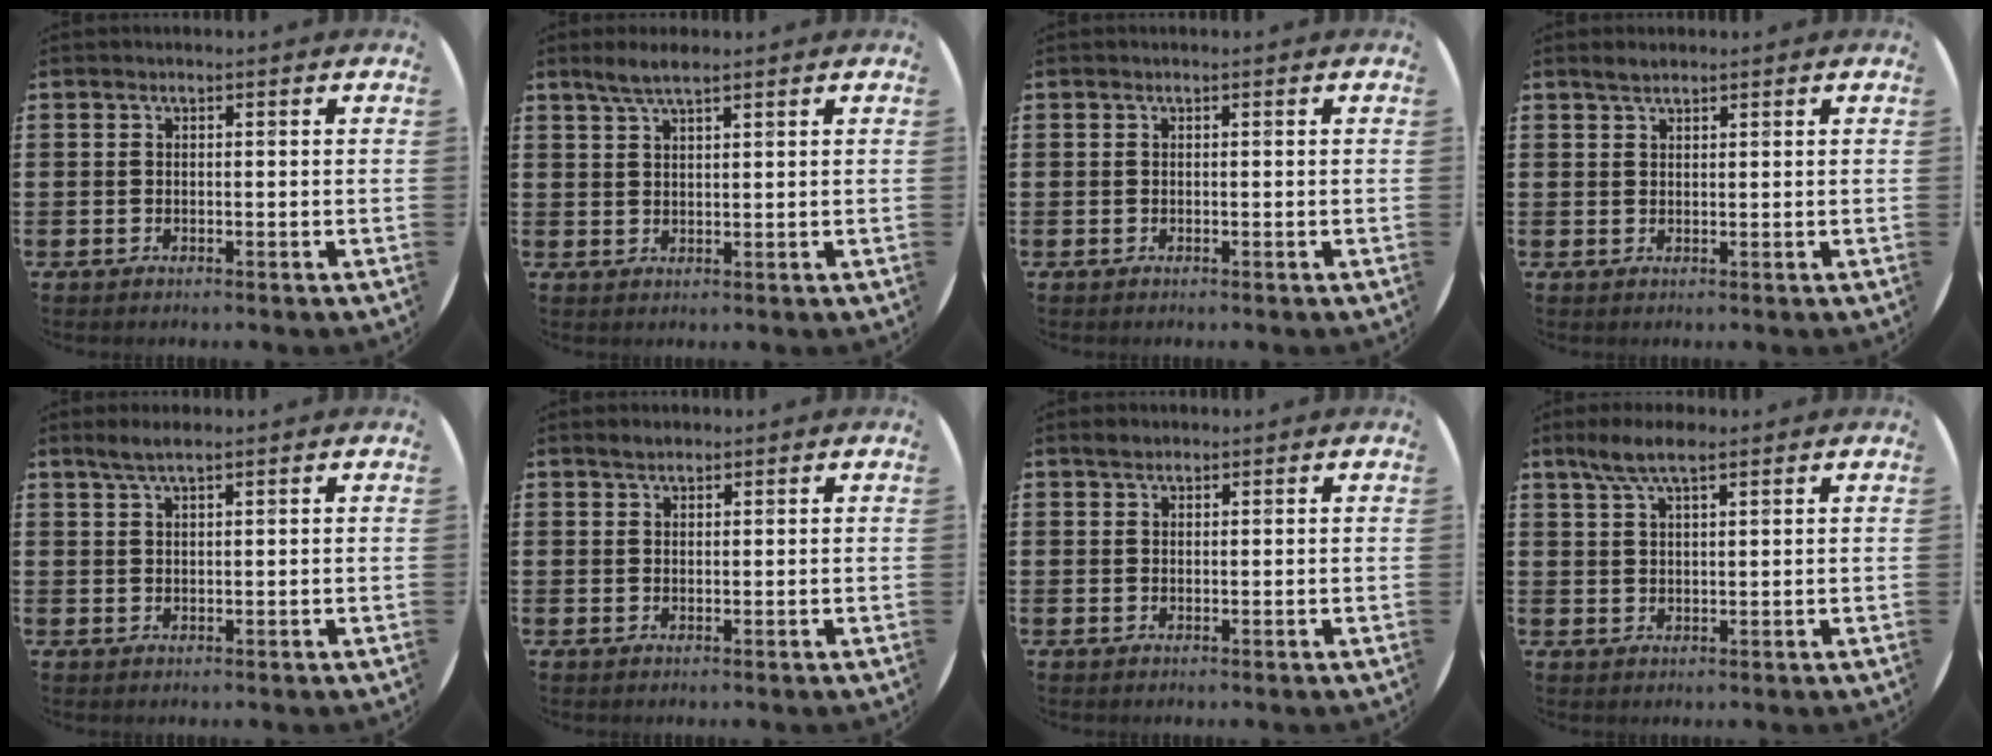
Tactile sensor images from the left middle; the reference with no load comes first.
{"total": 3.1, "force": [2.4, 0.5, 1.8], "torque": [-0.039, 0.005, 0.043]}
{"total": 0.0}
{"total": 1.6, "force": [1.4, 0.4, 0.6], "torque": [-0.013, 0.005, 0.026]}
{"total": 2.3, "force": [1.8, 0.2, 1.4], "torque": [-0.029, 0.004, 0.032]}
{"total": 1.4, "force": [1.3, 0.4, 0.4], "torque": [-0.001, 0.000, 0.023]}
{"total": 1.2, "force": [1.1, 0.5, 0.3], "torque": [0.000, 0.001, 0.019]}
{"total": 5.0, "force": [3.6, 1.3, 3.3], "torque": [-0.072, 0.005, 0.063]}